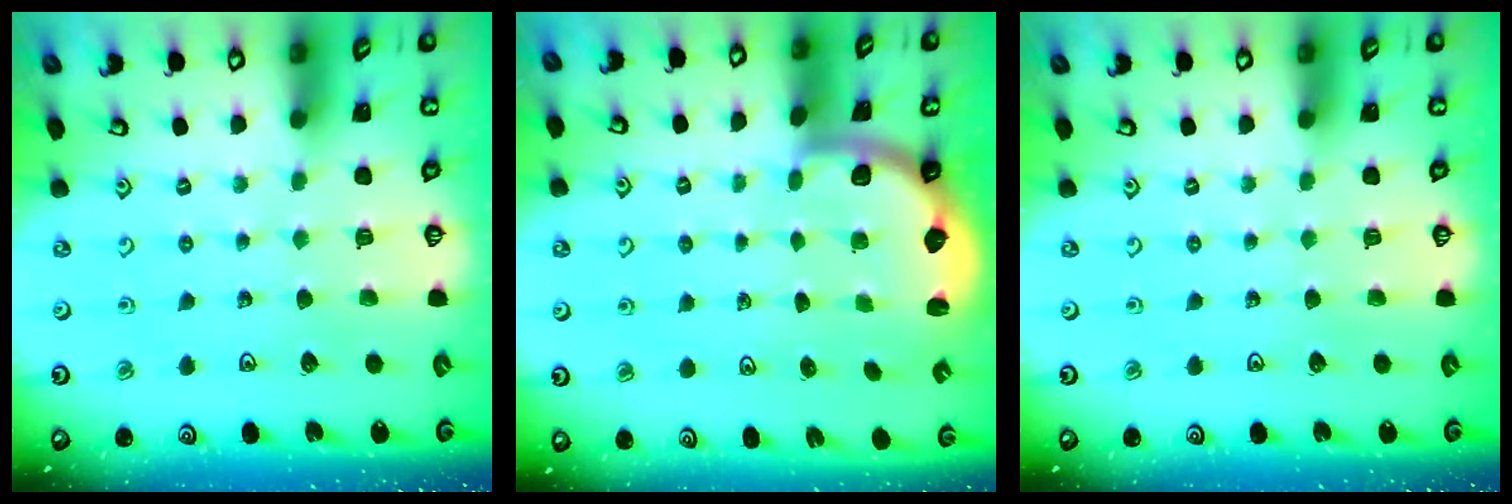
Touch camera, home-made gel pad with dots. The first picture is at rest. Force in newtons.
{"total": 2.1, "press": 2.0, "slide": 0.8}
{"total": 0.0}